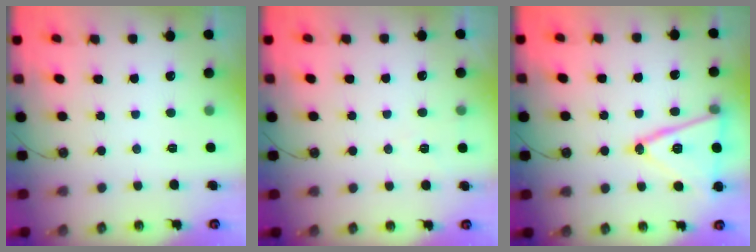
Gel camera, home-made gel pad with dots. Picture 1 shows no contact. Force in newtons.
{"total": 5.7, "press": 3.8, "slide": 4.2}
{"total": 17.0, "press": 16.6, "slide": 3.4}